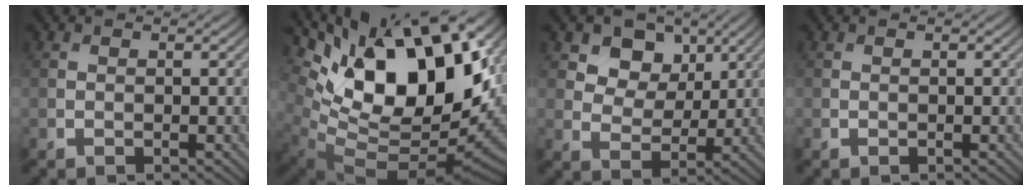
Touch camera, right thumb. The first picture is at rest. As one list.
[{"total": 17.9, "force": [5.7, 9.4, 14.1], "torque": [-0.247, -0.001, 0.105]}, {"total": 7.7, "force": [4.1, 5.5, 3.4], "torque": [-0.072, -0.020, 0.087]}, {"total": 0.0}]